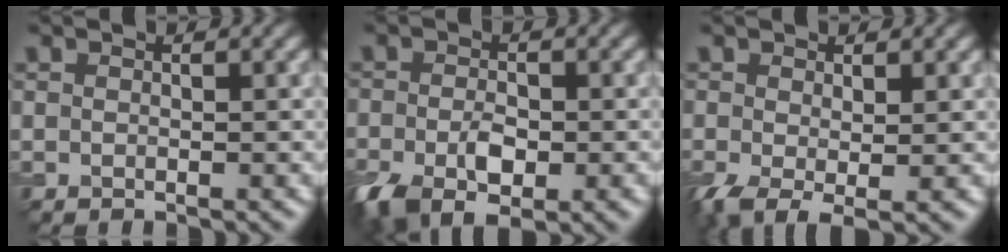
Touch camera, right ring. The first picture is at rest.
{"total": 6.1, "force": [-2.6, 3.3, 4.4], "torque": [-0.088, -0.011, -0.050]}
{"total": 3.6, "force": [-0.7, 1.6, 3.1], "torque": [-0.071, -0.012, -0.013]}